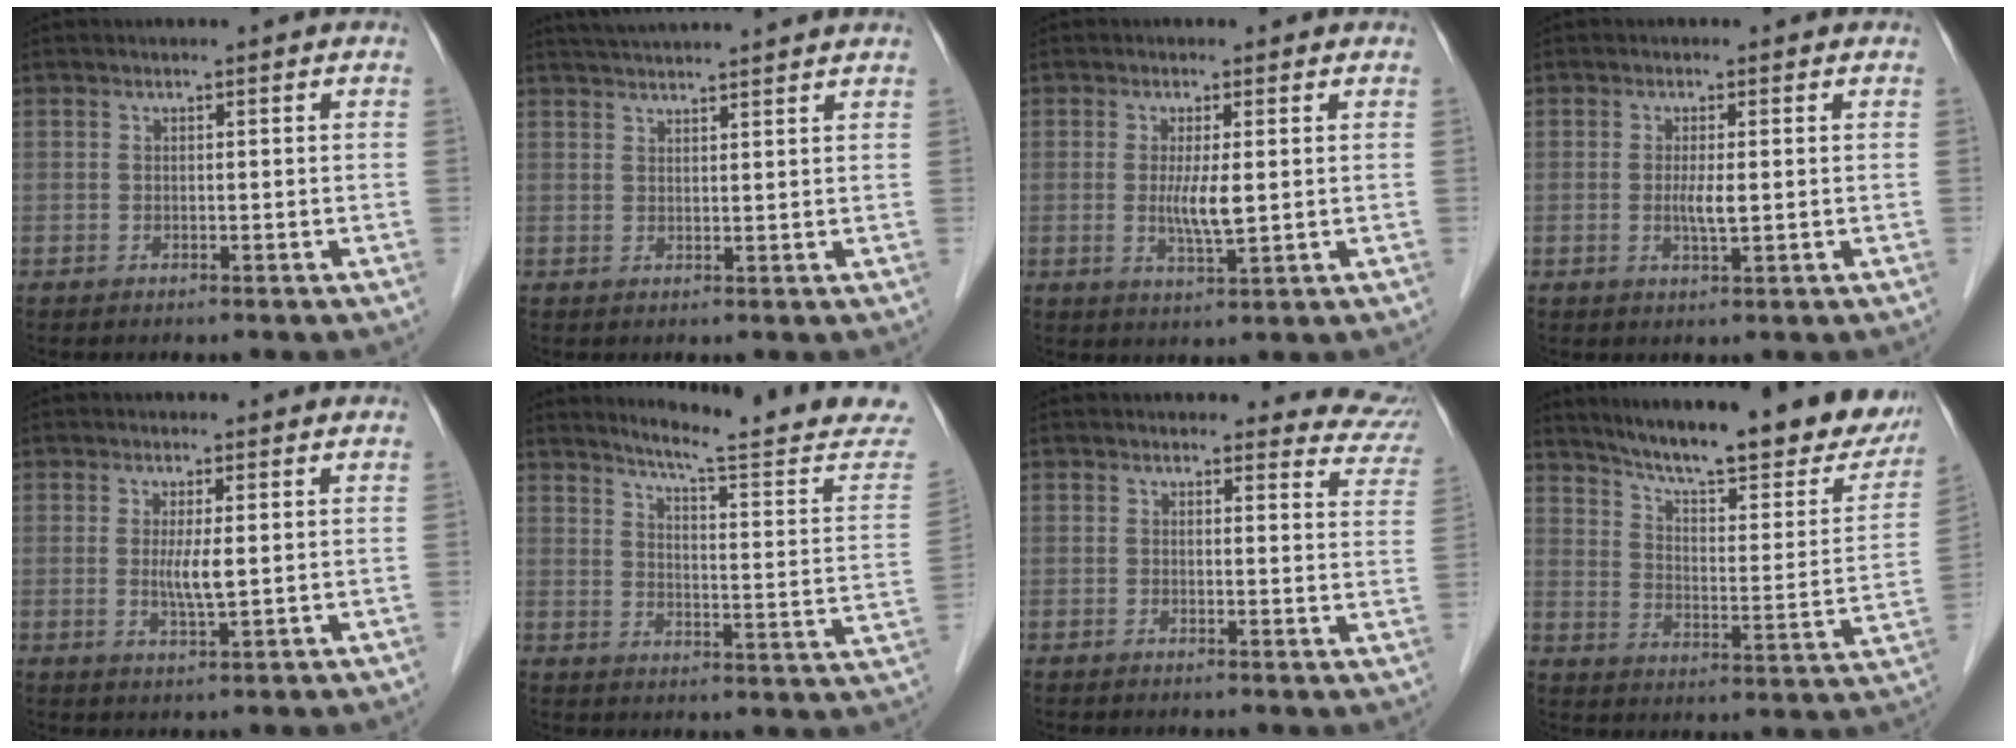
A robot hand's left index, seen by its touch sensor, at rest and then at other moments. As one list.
[{"total": 10.2, "force": [9.5, -0.5, 3.7], "torque": [-0.066, 0.032, 0.129]}, {"total": 4.2, "force": [0.2, 0.6, 4.2], "torque": [-0.082, -0.008, 0.006]}, {"total": 2.4, "force": [0.0, 0.3, 2.4], "torque": [-0.052, -0.004, 0.000]}, {"total": 3.0, "force": [0.2, 0.3, 3.0], "torque": [-0.061, -0.005, 0.006]}, {"total": 18.3, "force": [16.9, 0.0, 7.1], "torque": [-0.097, -0.084, 0.203]}, {"total": 8.9, "force": [8.9, 0.2, -0.3], "torque": [0.015, -0.085, 0.074]}, {"total": 25.4, "force": [21.6, 4.3, 12.5], "torque": [-0.183, -0.038, 0.286]}]